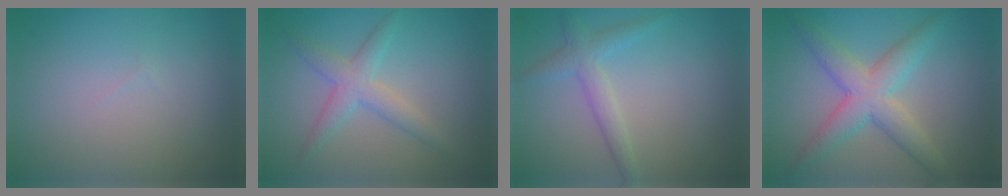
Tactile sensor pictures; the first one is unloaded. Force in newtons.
{"total": 3.0, "press": 3.0, "slide": 0.1}
{"total": 2.4, "press": 2.4, "slide": 0.1}
{"total": 5.0, "press": 5.0, "slide": 0.1}